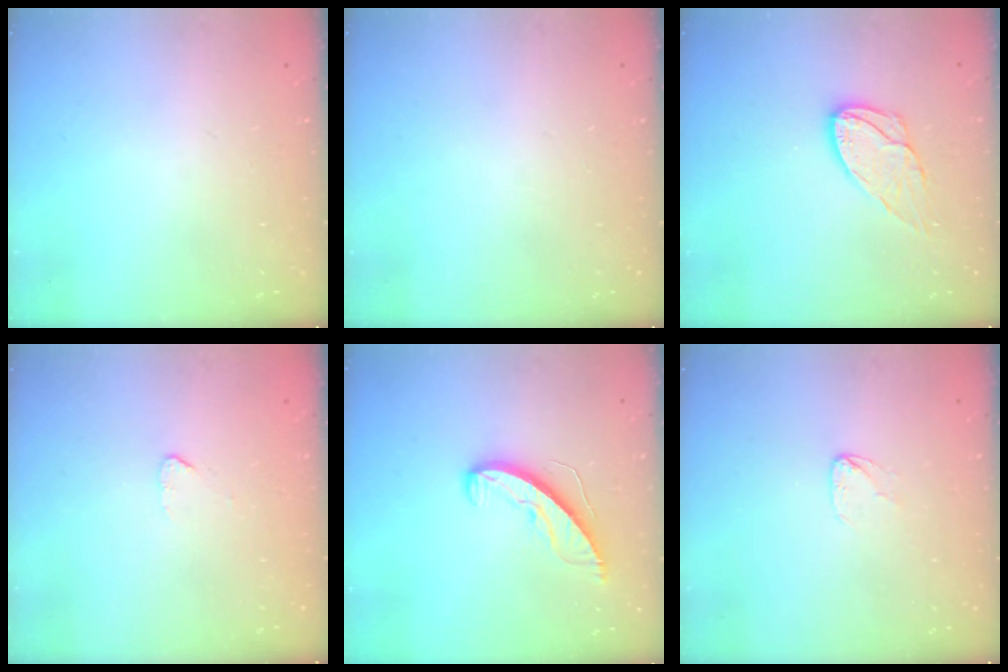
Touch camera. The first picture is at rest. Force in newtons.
{"total": 0.0}
{"total": 10.2, "press": 10.2, "slide": 0.9}
{"total": 2.5, "press": 2.5, "slide": 0.2}
{"total": 8.8, "press": 8.7, "slide": 1.1}
{"total": 3.8, "press": 3.8, "slide": 0.4}